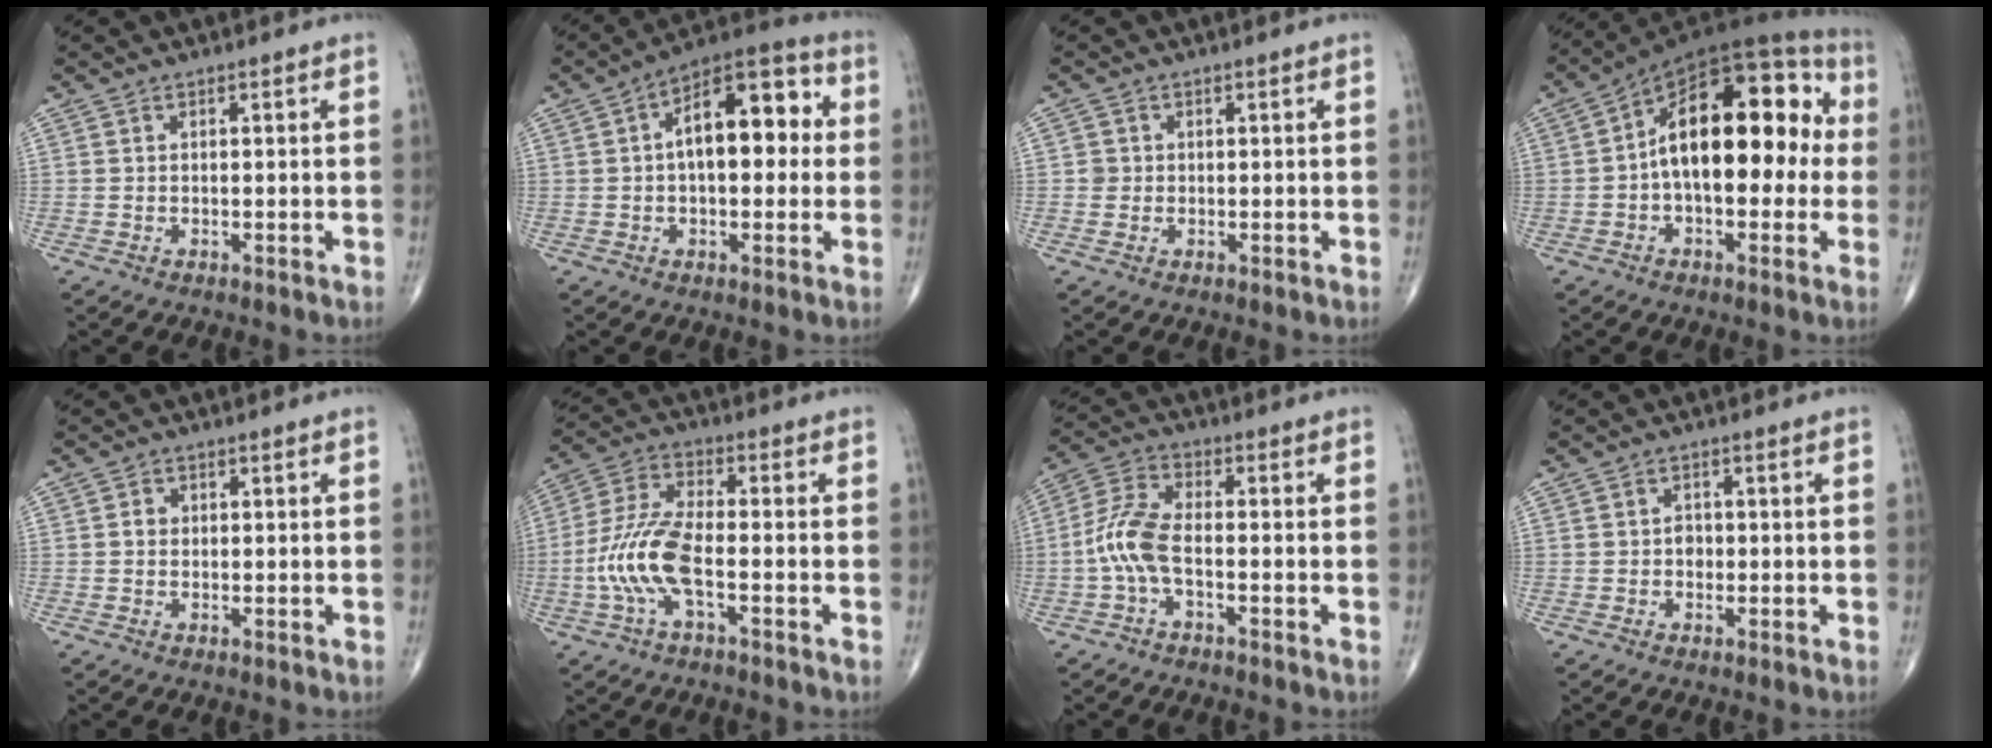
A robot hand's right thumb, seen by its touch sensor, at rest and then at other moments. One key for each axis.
{"total": 14.9, "fx": 1.9, "fy": 7.7, "fz": 12.7, "tx": -0.163, "ty": 0.036, "tz": 0.019}
{"total": 1.3, "fx": 0.0, "fy": 1.3, "fz": 0.1, "tx": 0.007, "ty": 0.004, "tz": -0.002}
{"total": 20.9, "fx": 0.8, "fy": 11.0, "fz": 17.8, "tx": -0.249, "ty": 0.048, "tz": -0.001}
{"total": 1.5, "fx": 0.1, "fy": 1.3, "fz": 0.7, "tx": -0.006, "ty": 0.003, "tz": 0.000}
{"total": 11.0, "fx": -3.0, "fy": 3.8, "fz": 9.8, "tx": -0.228, "ty": 0.028, "tz": -0.063}
{"total": 7.5, "fx": -1.9, "fy": 3.2, "fz": 6.6, "tx": -0.154, "ty": 0.025, "tz": -0.046}
{"total": 1.7, "fx": -0.3, "fy": 1.4, "fz": 0.9, "tx": -0.004, "ty": 0.005, "tz": -0.007}